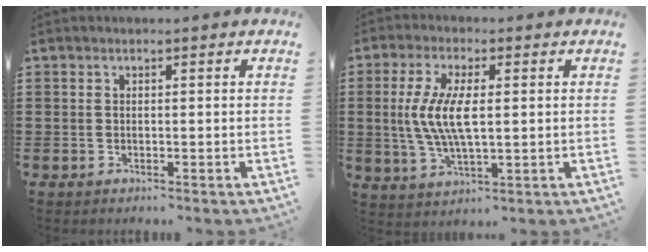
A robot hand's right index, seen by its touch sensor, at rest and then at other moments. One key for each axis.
{"total": 8.2, "fx": 0.5, "fy": 3.1, "fz": 7.6, "tx": -0.170, "ty": -0.001, "tz": 0.001}